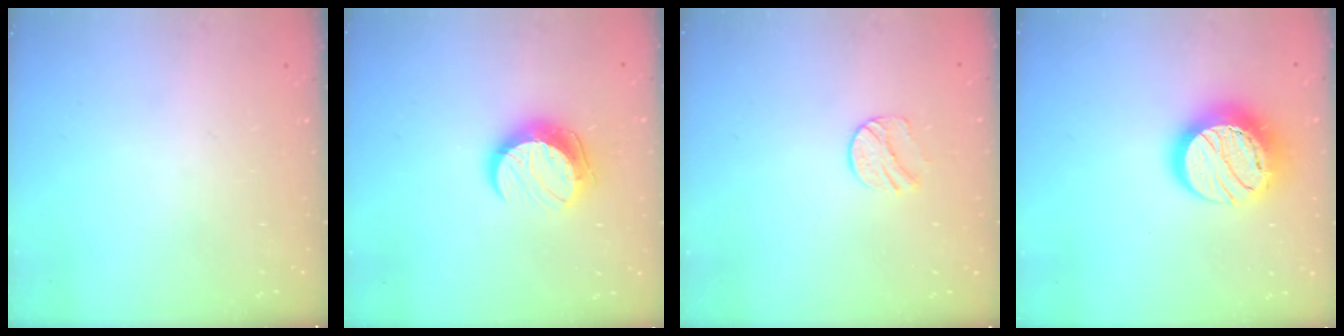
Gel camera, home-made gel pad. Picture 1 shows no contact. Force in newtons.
{"total": 10.4, "press": 10.4, "slide": 0.8}
{"total": 7.3, "press": 7.2, "slide": 0.7}
{"total": 17.6, "press": 17.6, "slide": 1.2}